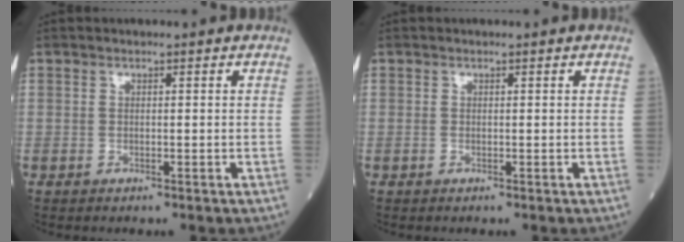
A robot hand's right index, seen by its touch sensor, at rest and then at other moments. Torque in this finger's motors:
{"motor_torque": [0.00, 0.00, -0.03, -0.01]}